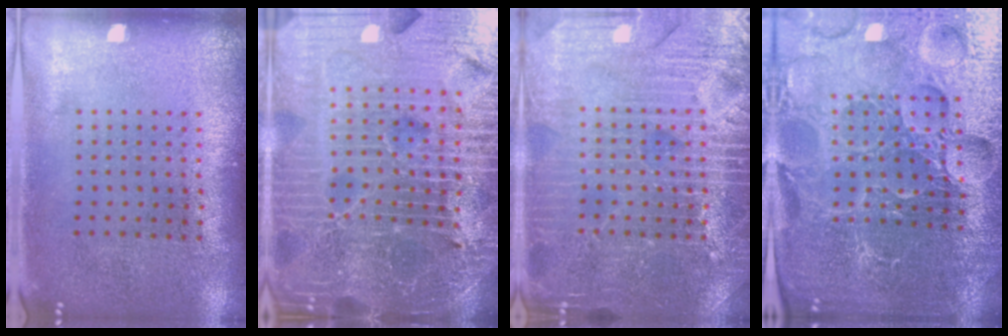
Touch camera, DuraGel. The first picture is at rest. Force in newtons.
{"total": 7.3, "press": 6.4, "slide": 3.7}
{"total": 4.0, "press": 4.0, "slide": 0.6}
{"total": 5.2, "press": 5.0, "slide": 1.6}